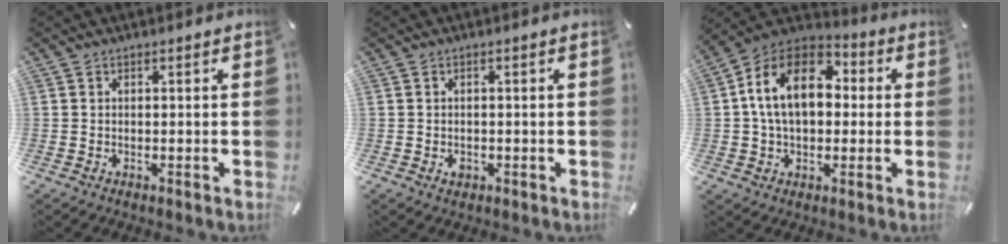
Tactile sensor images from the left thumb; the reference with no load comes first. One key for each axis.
{"total": 1.9, "fx": -0.6, "fy": 1.5, "fz": 1.0, "tx": -0.019, "ty": 0.003, "tz": -0.011}
{"total": 15.3, "fx": 1.7, "fy": 10.6, "fz": 10.9, "tx": -0.232, "ty": 0.009, "tz": 0.024}